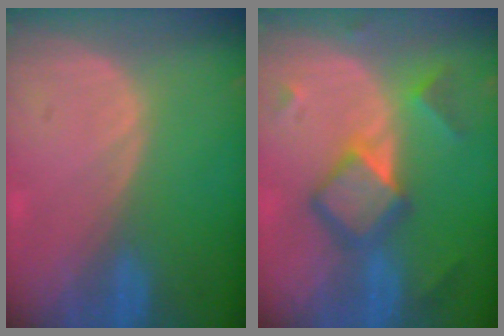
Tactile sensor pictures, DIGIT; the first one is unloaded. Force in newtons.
{"total": 7.1, "press": 7.1, "slide": 0.5}